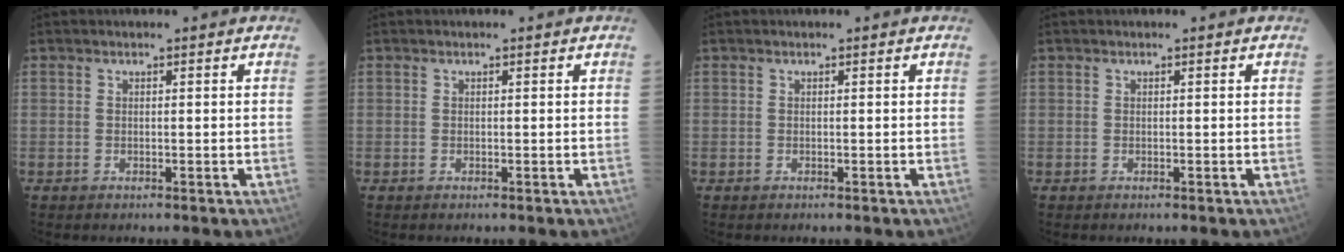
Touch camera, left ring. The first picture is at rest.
{"total": 0.0}
{"total": 0.0}
{"total": 0.0}